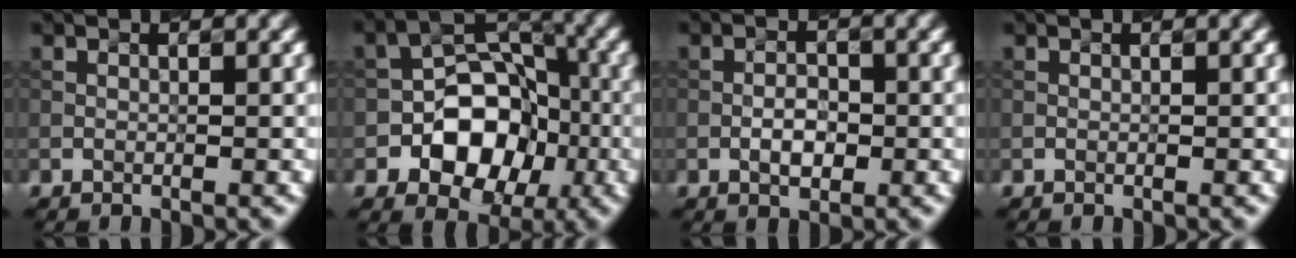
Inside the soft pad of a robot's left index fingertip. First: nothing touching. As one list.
[{"total": 7.1, "force": [-2.5, 5.2, 4.2], "torque": [-0.046, 0.005, -0.034]}, {"total": 1.8, "force": [-0.7, 0.9, 1.4], "torque": [-0.026, 0.003, -0.007]}, {"total": 0.0}]